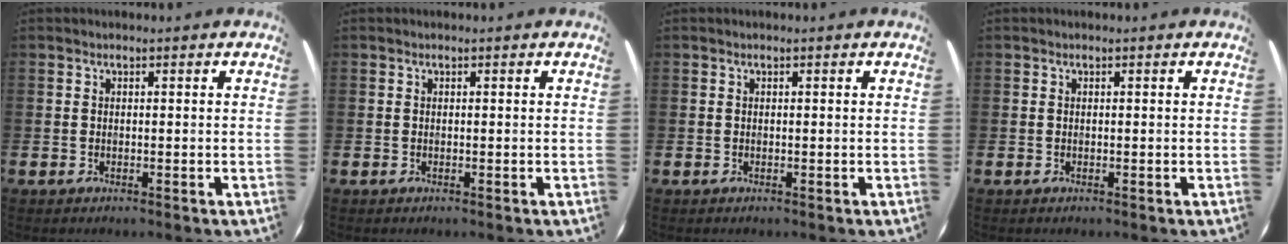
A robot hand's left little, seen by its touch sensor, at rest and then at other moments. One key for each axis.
{"total": 0.0}
{"total": 0.0}
{"total": 0.0}